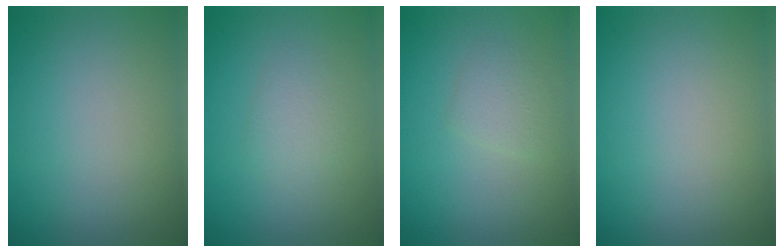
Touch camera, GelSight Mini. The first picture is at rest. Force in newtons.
{"total": 1.6, "press": 1.6, "slide": 0.1}
{"total": 1.5, "press": 1.5, "slide": 0.0}
{"total": 0.0}